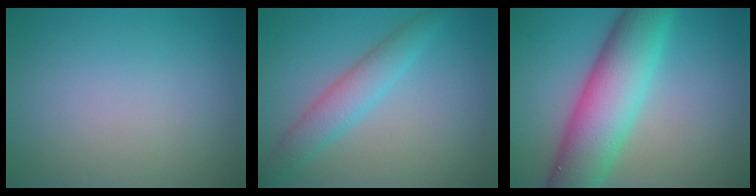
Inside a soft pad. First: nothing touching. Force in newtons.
{"total": 3.4, "press": 3.4, "slide": 0.2}
{"total": 9.1, "press": 9.1, "slide": 0.4}